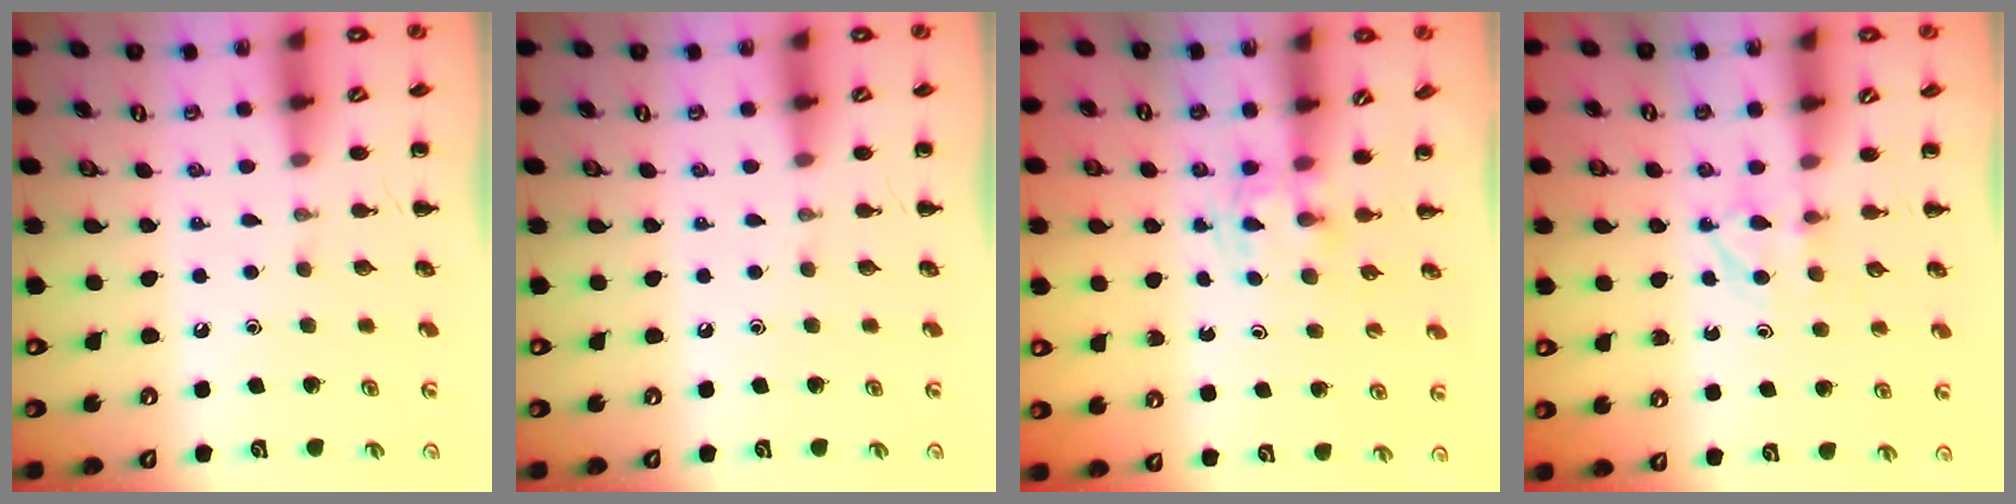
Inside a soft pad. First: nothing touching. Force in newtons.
{"total": 0.0}
{"total": 2.8, "press": 2.6, "slide": 1.1}
{"total": 4.1, "press": 3.8, "slide": 1.5}